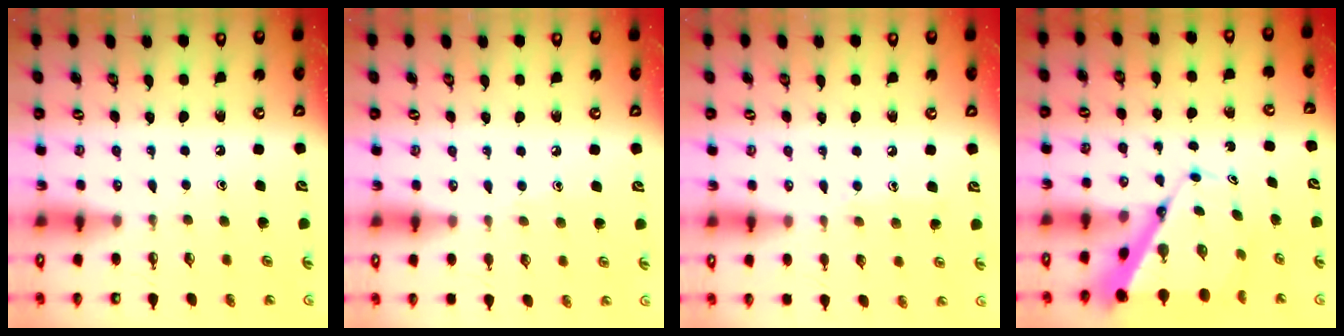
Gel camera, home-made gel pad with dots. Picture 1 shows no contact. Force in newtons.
{"total": 4.7, "press": 4.7, "slide": 0.5}
{"total": 6.4, "press": 6.4, "slide": 0.6}
{"total": 10.0, "press": 10.0, "slide": 0.8}